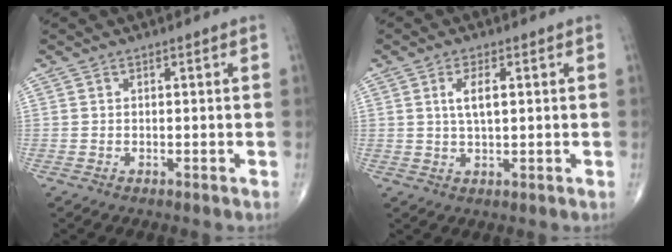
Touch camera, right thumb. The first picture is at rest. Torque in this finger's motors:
{"motor_torque": [-0.15, 0.24, 0.30, 0.25, 0.10]}